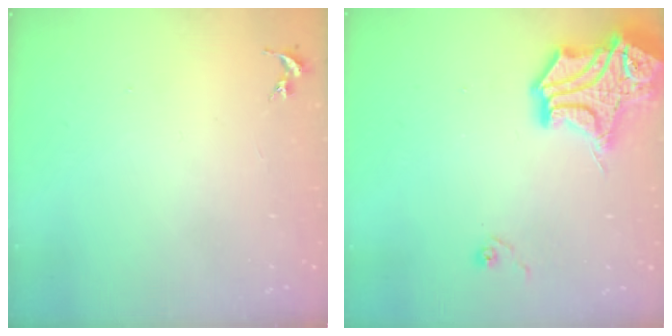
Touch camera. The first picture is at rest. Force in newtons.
{"total": 21.1, "press": 21.0, "slide": 2.6}